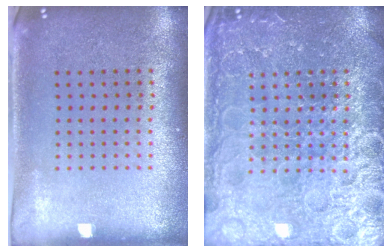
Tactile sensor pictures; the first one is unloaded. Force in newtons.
{"total": 6.9, "press": 6.9, "slide": 0.8}